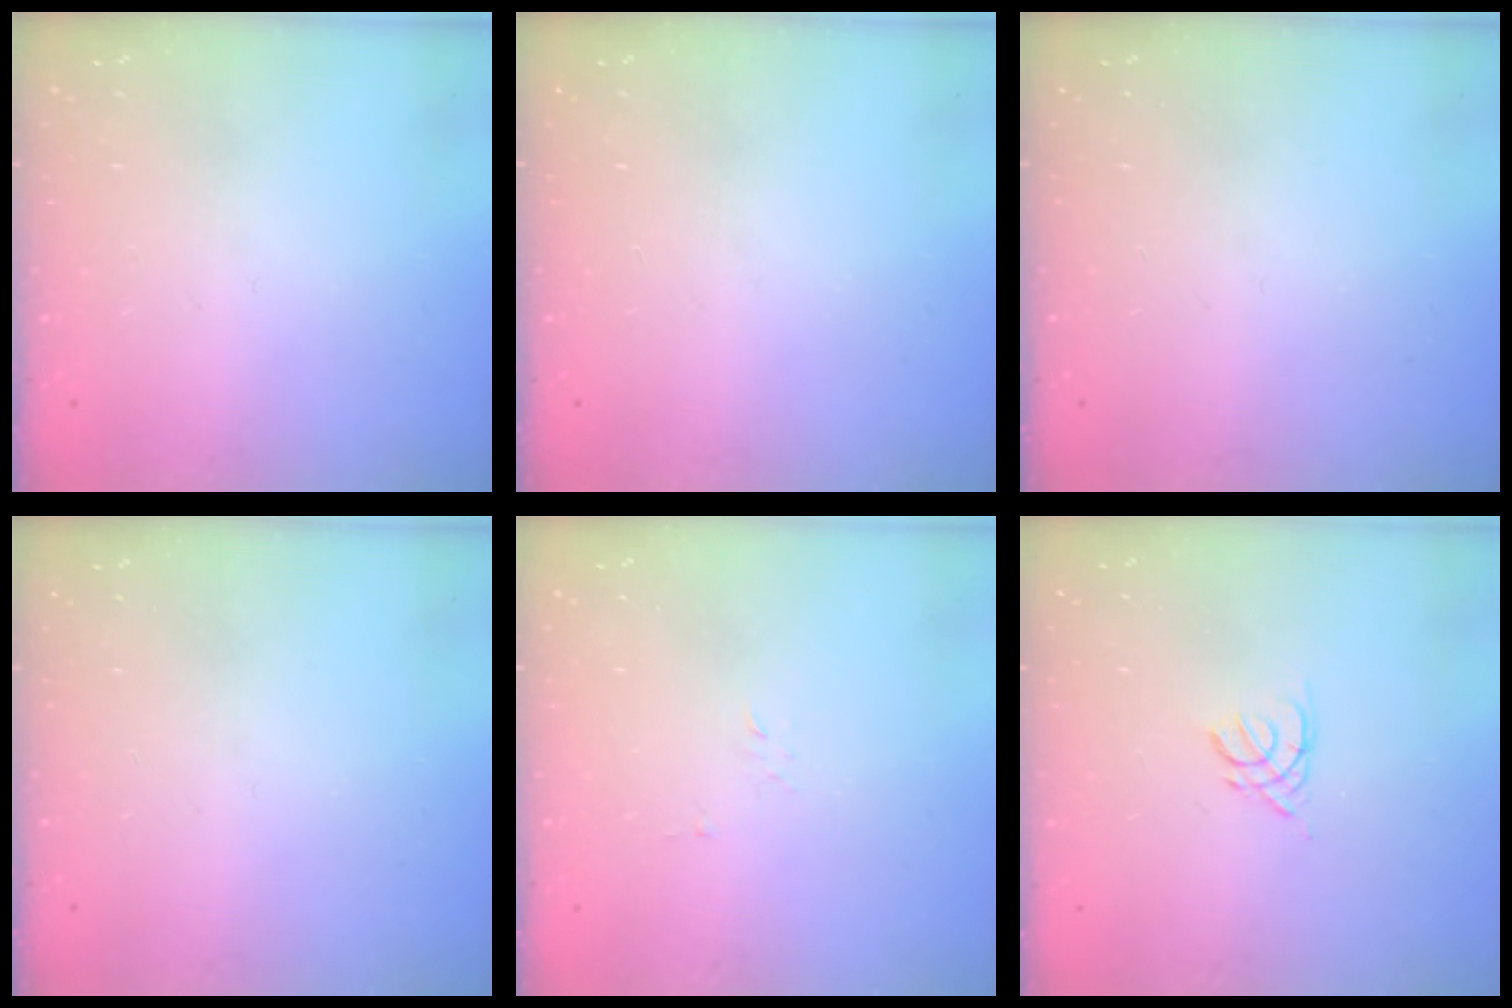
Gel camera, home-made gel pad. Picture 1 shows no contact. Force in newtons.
{"total": 0.0}
{"total": 0.0}
{"total": 0.0}
{"total": 2.7, "press": 2.7, "slide": 0.3}
{"total": 2.5, "press": 2.5, "slide": 0.6}